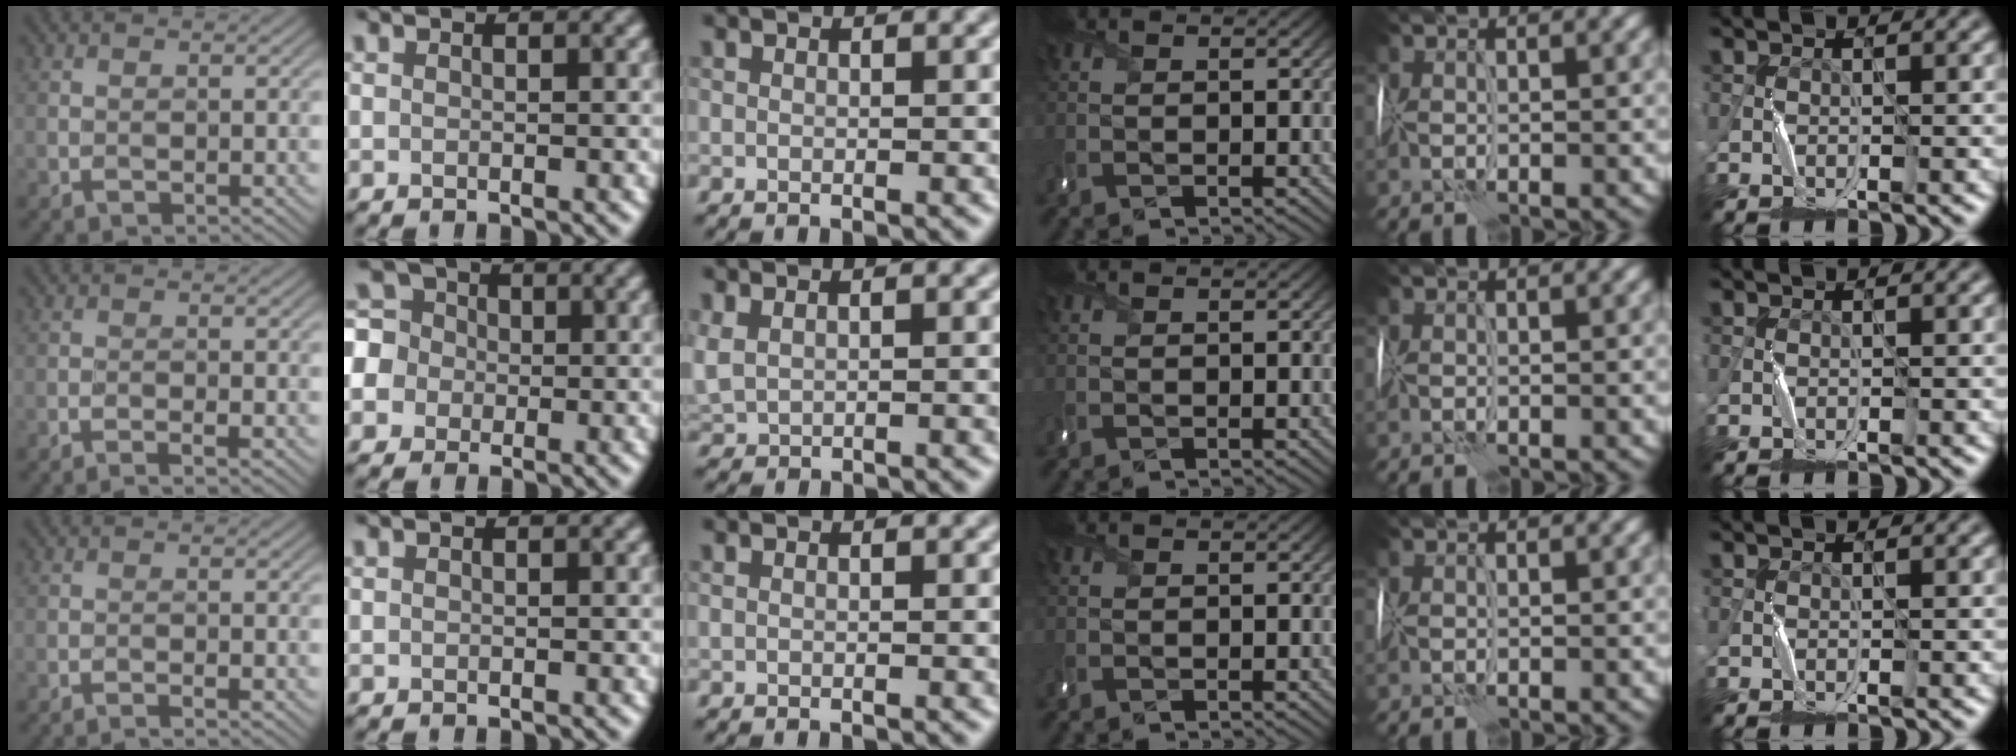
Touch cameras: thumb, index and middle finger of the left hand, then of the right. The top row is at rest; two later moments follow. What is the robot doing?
{"motion": "wrap", "object": "sponge"}